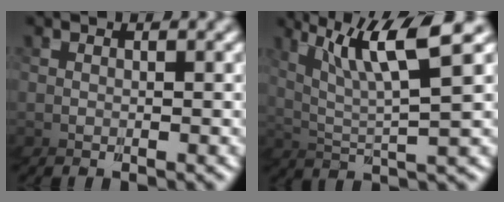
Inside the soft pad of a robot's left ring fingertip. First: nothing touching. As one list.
[{"total": 5.7, "force": [5.3, -1.3, 1.8], "torque": [-0.071, 0.035, 0.070]}]